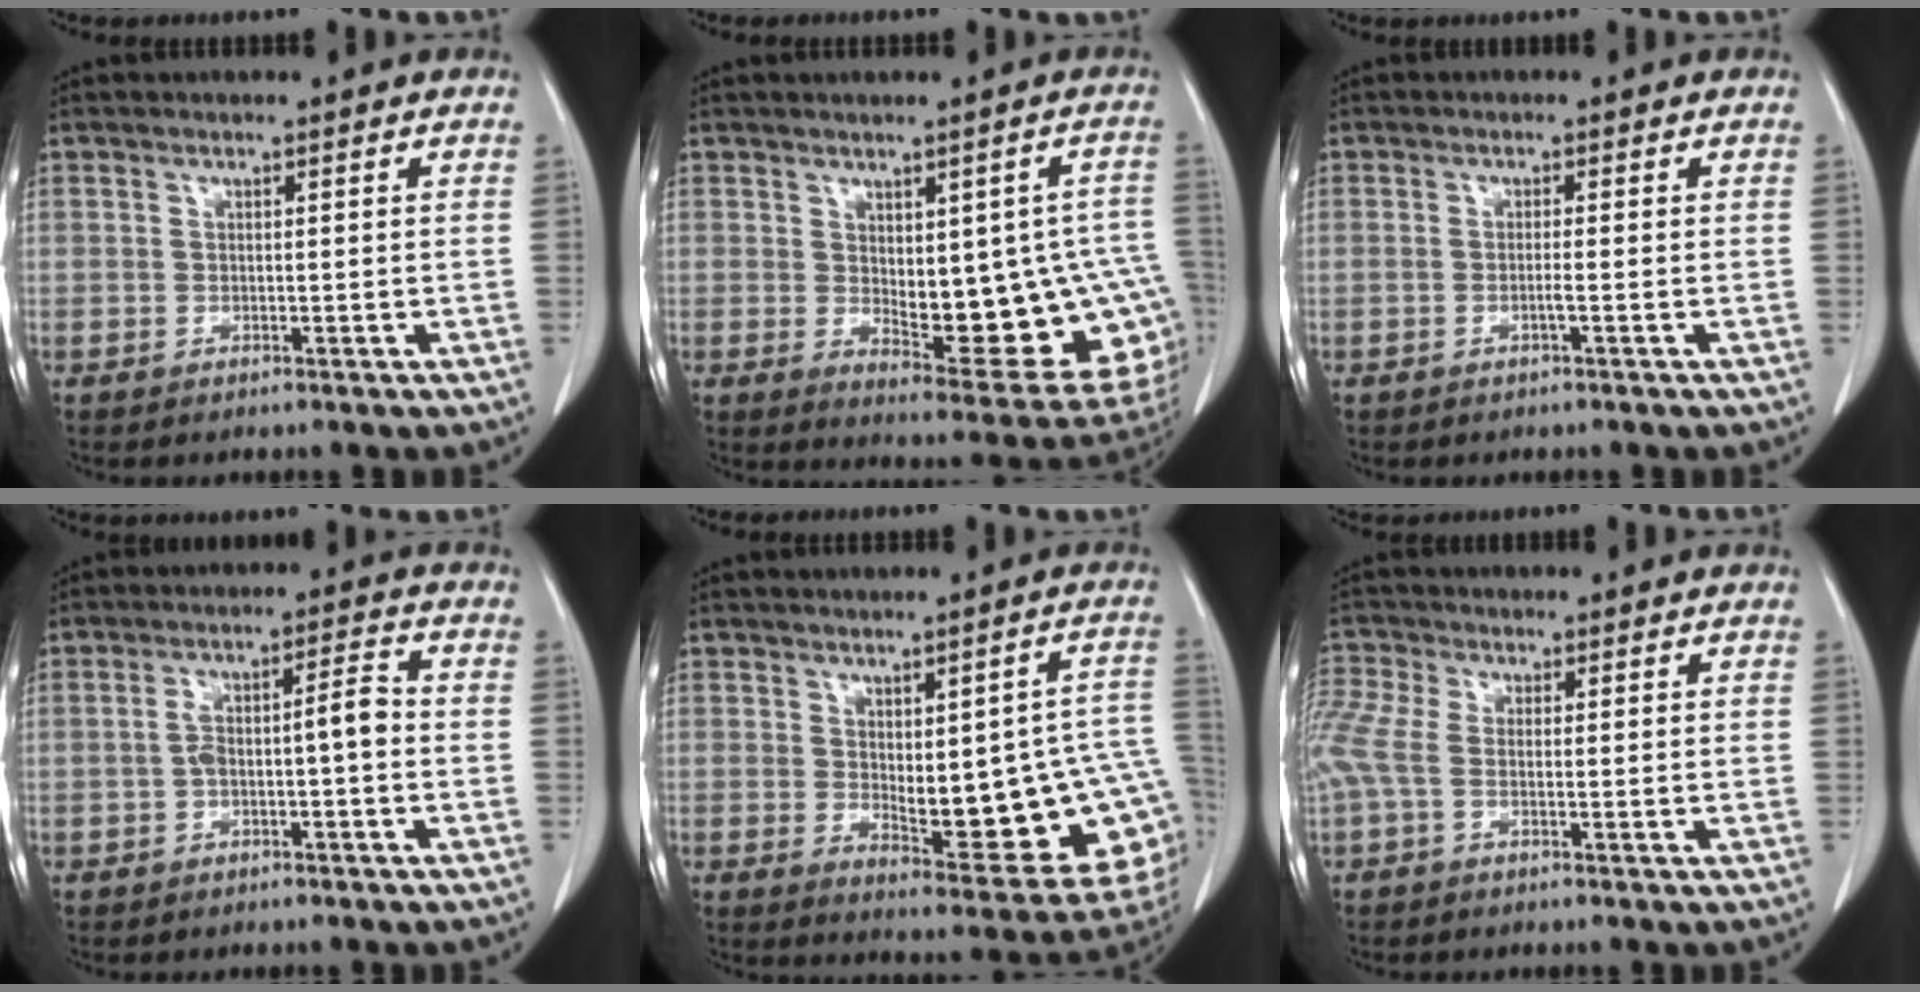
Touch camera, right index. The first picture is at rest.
{"total": 17.8, "force": [-1.3, 6.9, 16.3], "torque": [-0.149, 0.009, 0.009]}
{"total": 1.1, "force": [-0.5, -0.2, 1.0], "torque": [-0.017, 0.001, -0.009]}
{"total": 5.2, "force": [-1.1, 1.0, 5.0], "torque": [-0.091, 0.027, -0.015]}
{"total": 17.8, "force": [-1.4, 5.5, 16.9], "torque": [-0.150, 0.014, 0.007]}
{"total": 5.0, "force": [-0.9, 2.1, 4.5], "torque": [-0.143, 0.021, -0.019]}